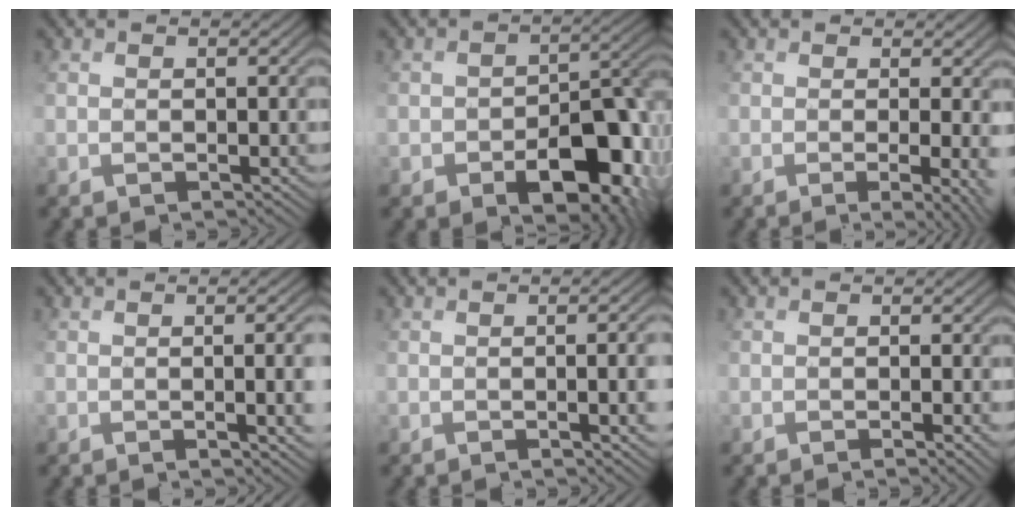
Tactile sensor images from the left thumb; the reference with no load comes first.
{"total": 10.6, "force": [-4.7, 6.8, 6.8], "torque": [-0.076, 0.000, -0.060]}
{"total": 6.8, "force": [-1.0, 2.6, 6.2], "torque": [-0.093, 0.003, -0.001]}
{"total": 7.7, "force": [-0.5, 3.0, 7.0], "torque": [-0.077, -0.002, 0.018]}
{"total": 6.8, "force": [-0.8, 2.5, 6.3], "torque": [-0.063, 0.000, 0.008]}
{"total": 2.4, "force": [-0.8, 0.8, 2.1], "torque": [-0.032, -0.006, 0.005]}